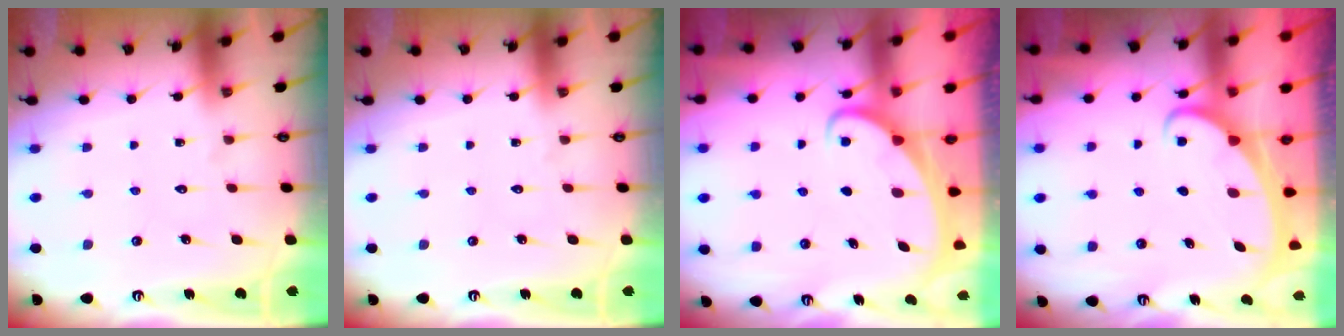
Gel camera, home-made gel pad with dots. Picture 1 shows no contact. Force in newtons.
{"total": 0.0}
{"total": 2.4, "press": 2.4, "slide": 0.3}
{"total": 2.4, "press": 2.4, "slide": 0.3}